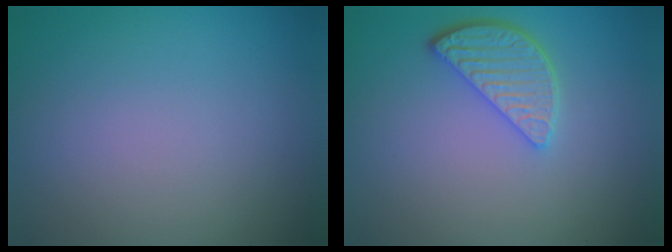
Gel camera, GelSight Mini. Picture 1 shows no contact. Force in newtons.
{"total": 3.4, "press": 2.9, "slide": 1.8}